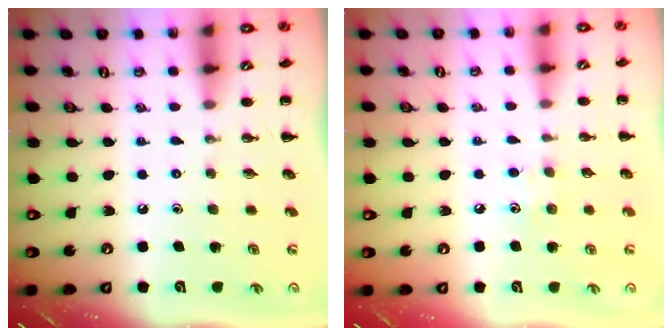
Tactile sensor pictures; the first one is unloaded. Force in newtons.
{"total": 5.0, "press": 4.8, "slide": 1.4}